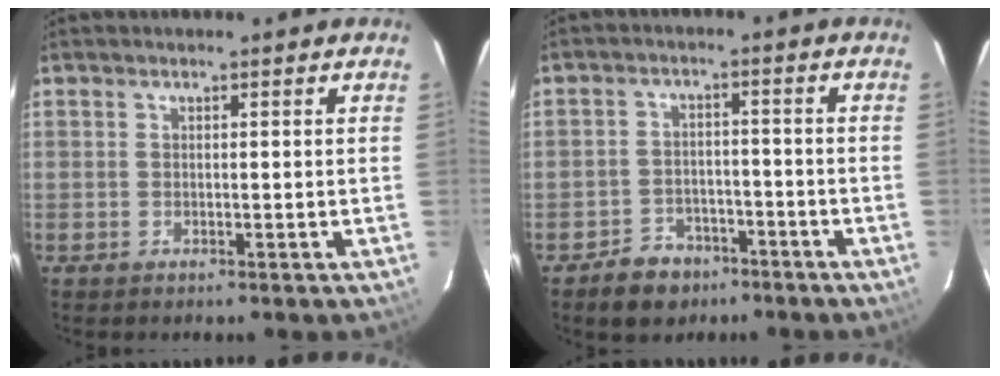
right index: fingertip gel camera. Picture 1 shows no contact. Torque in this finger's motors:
{"motor_torque": [-0.78, -0.54, -0.54, -0.21]}